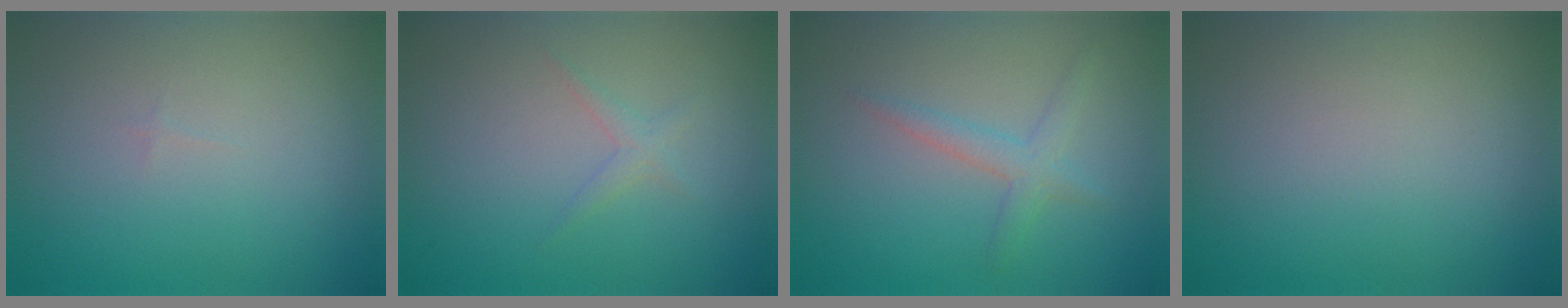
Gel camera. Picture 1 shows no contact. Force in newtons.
{"total": 1.0, "press": 1.0, "slide": 0.0}
{"total": 2.0, "press": 1.9, "slide": 0.2}
{"total": 0.0}